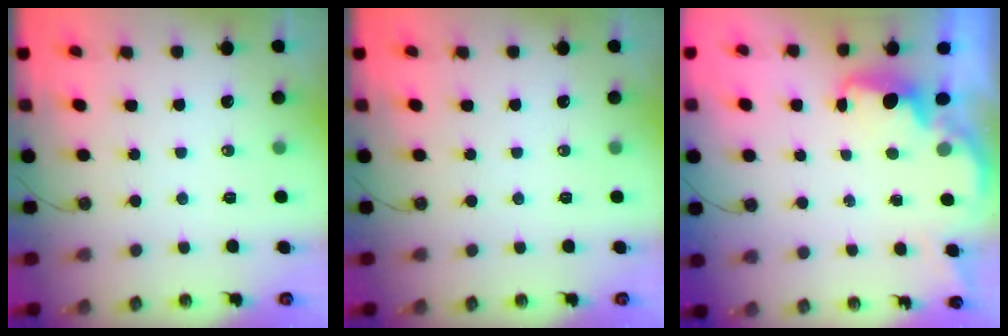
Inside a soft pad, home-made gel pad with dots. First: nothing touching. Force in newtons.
{"total": 0.0}
{"total": 1.9, "press": 1.7, "slide": 0.7}